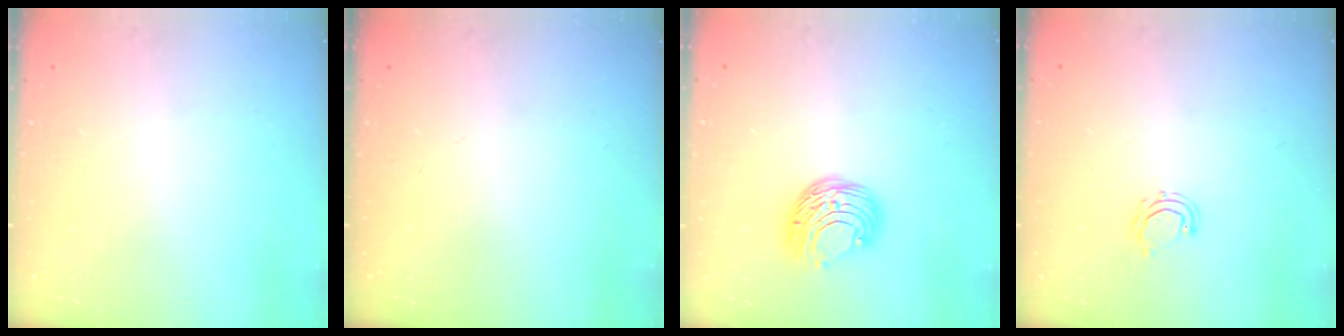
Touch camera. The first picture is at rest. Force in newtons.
{"total": 0.0}
{"total": 8.7, "press": 8.6, "slide": 0.6}
{"total": 5.0, "press": 4.8, "slide": 1.0}